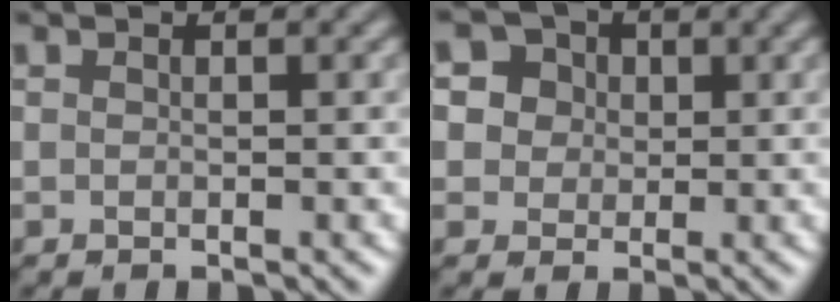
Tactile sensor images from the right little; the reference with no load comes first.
{"total": 6.0, "force": [2.9, 4.7, 2.3], "torque": [-0.041, 0.019, 0.029]}